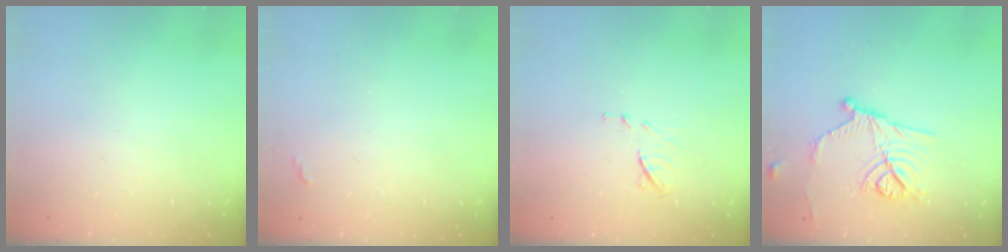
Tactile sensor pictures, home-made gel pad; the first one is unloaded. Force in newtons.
{"total": 2.8, "press": 2.8, "slide": 0.4}
{"total": 6.9, "press": 6.9, "slide": 0.7}
{"total": 13.6, "press": 13.4, "slide": 2.4}